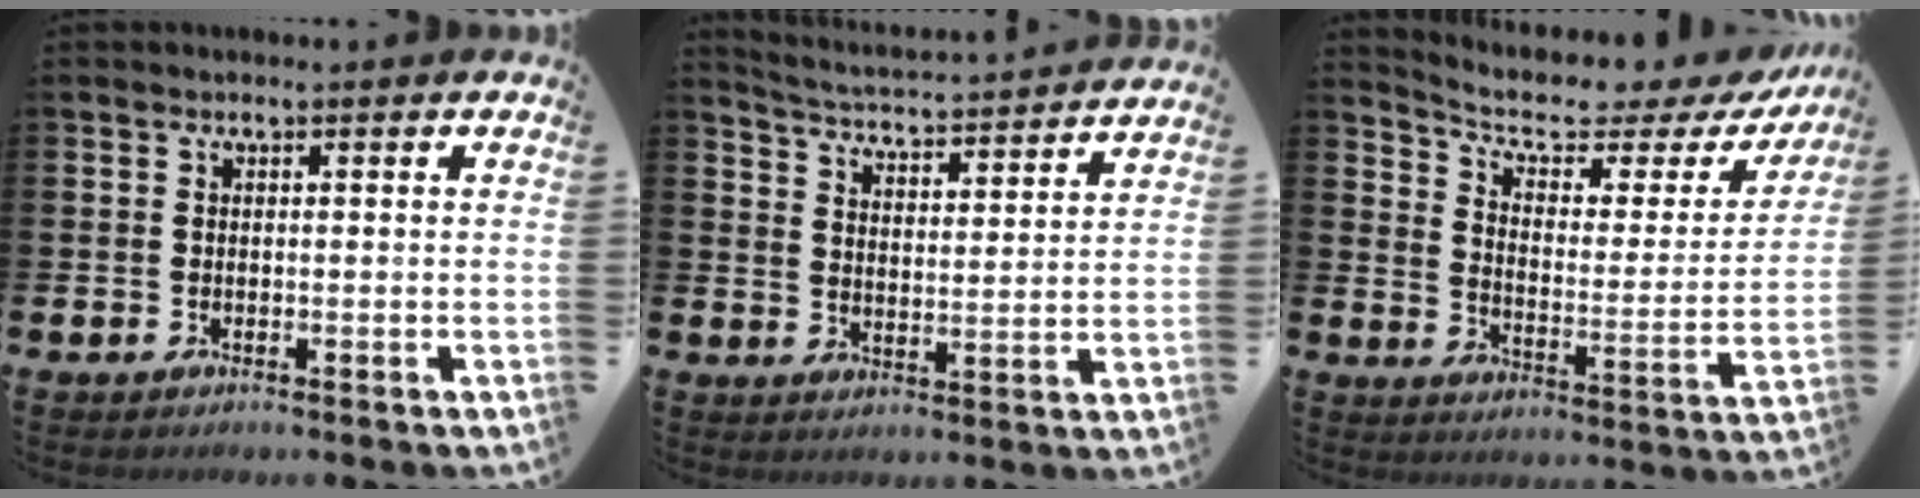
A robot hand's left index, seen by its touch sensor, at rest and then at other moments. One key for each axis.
{"total": 4.2, "fx": 4.2, "fy": -0.1, "fz": 0.6, "tx": -0.033, "ty": -0.041, "tz": 0.067}
{"total": 6.5, "fx": 5.4, "fy": 2.2, "fz": 2.8, "tx": -0.081, "ty": -0.041, "tz": 0.086}